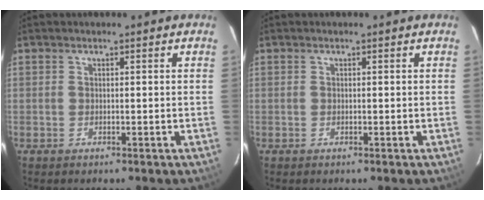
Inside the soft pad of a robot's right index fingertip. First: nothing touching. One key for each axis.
{"total": 0.0}